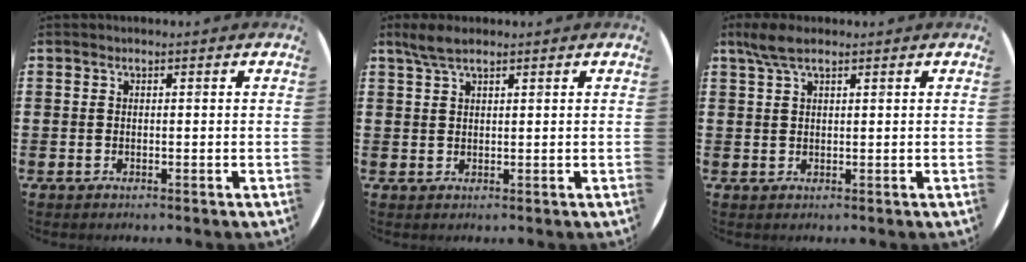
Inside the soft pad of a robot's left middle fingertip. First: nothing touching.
{"total": 3.0, "force": [2.3, 0.8, 1.7], "torque": [-0.037, 0.006, 0.041]}
{"total": 3.3, "force": [2.3, 1.0, 2.2], "torque": [-0.046, 0.006, 0.041]}